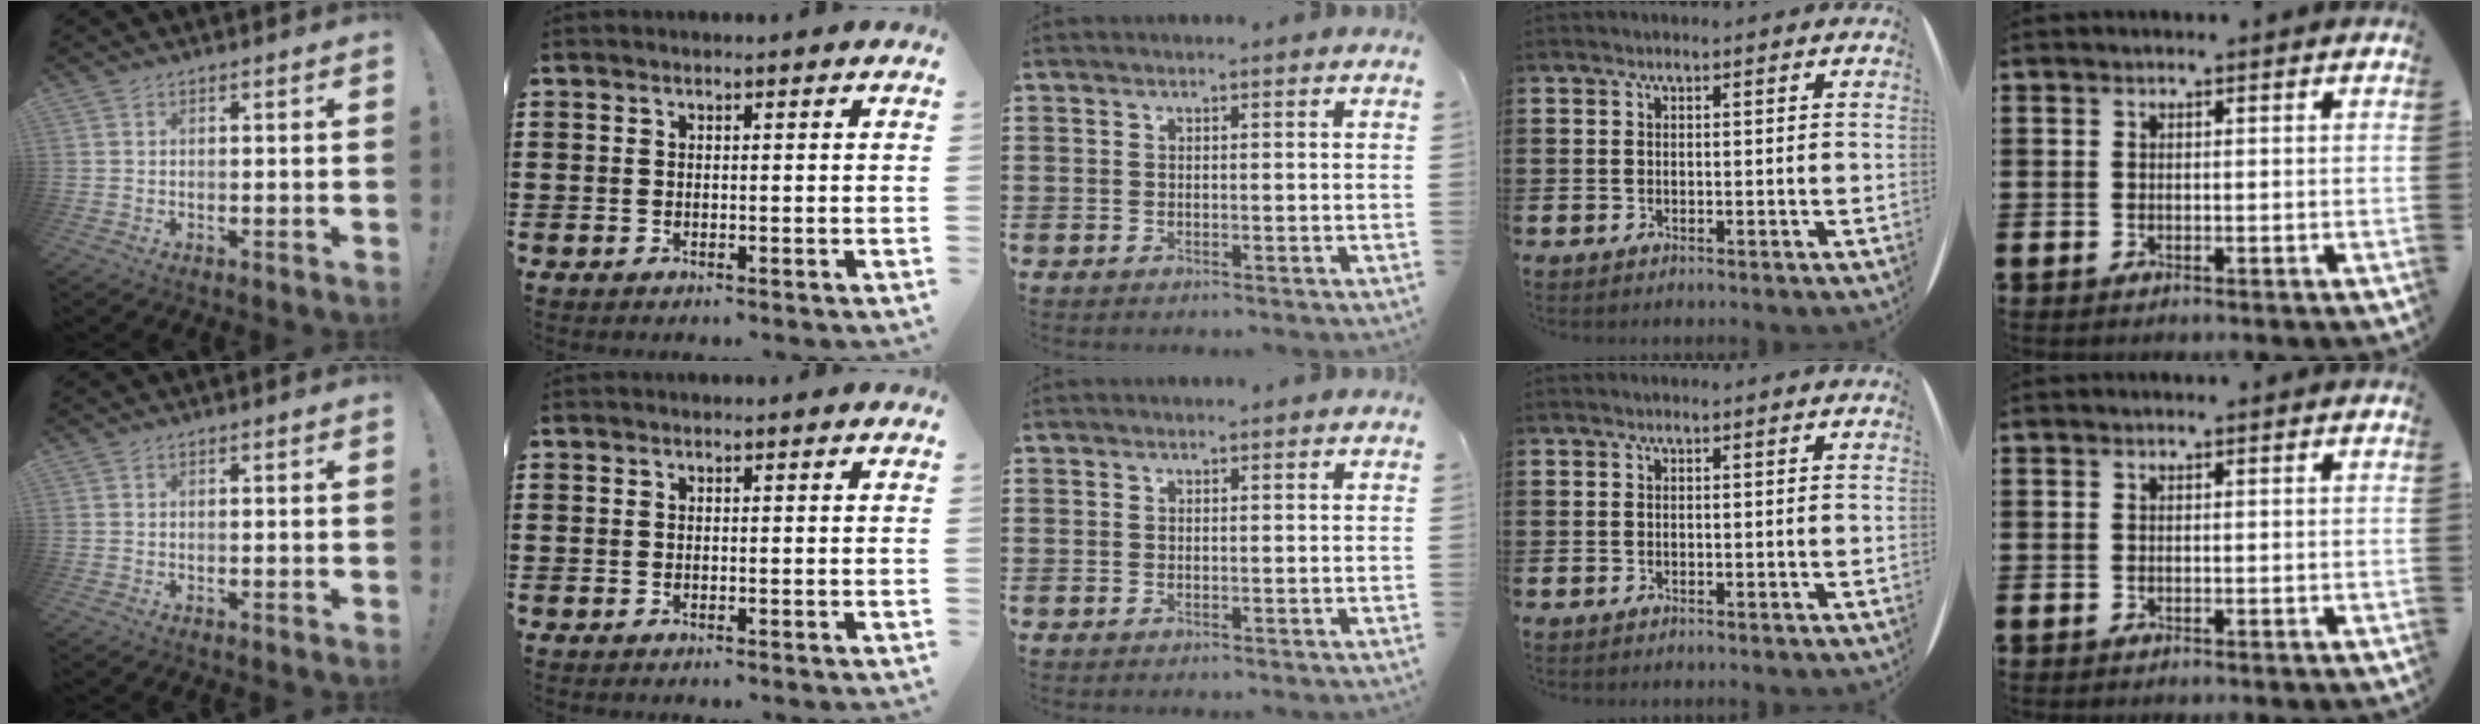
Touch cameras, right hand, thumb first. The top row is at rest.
{}